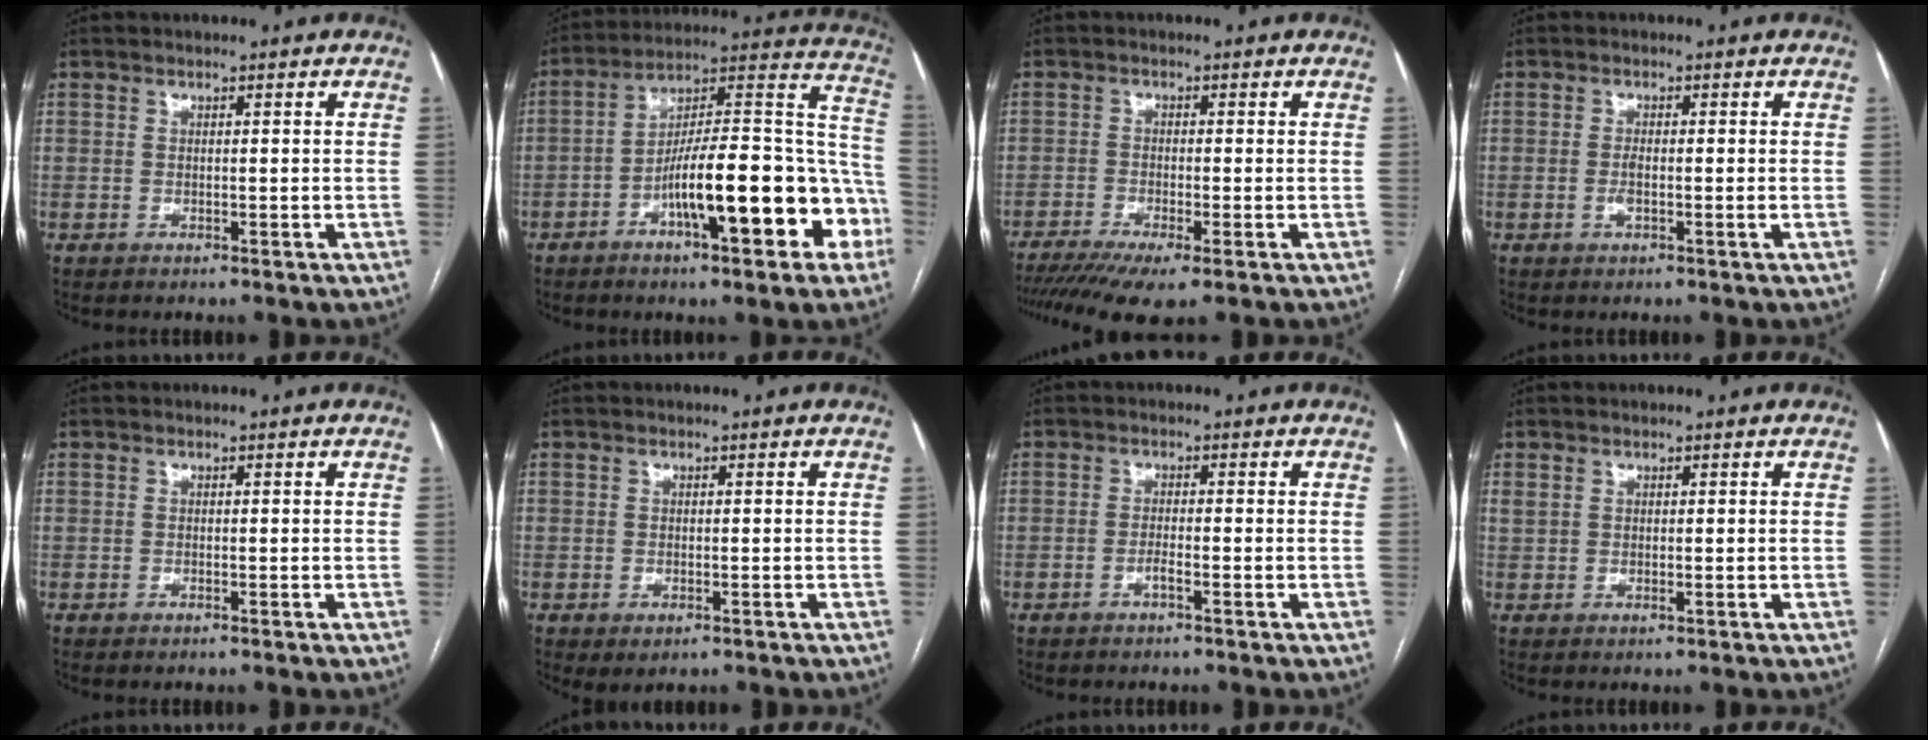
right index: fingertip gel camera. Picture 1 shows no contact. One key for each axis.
{"total": 20.9, "fx": -7.7, "fy": 4.7, "fz": 18.9, "tx": -0.232, "ty": 0.039, "tz": -0.107}
{"total": 8.7, "fx": -5.9, "fy": 1.1, "fz": 6.4, "tx": -0.106, "ty": -0.012, "tz": -0.099}
{"total": 1.9, "fx": -0.5, "fy": 0.3, "fz": 1.8, "tx": -0.039, "ty": -0.002, "tz": -0.009}
{"total": 0.0}
{"total": 1.9, "fx": -0.8, "fy": 1.1, "fz": 1.4, "tx": -0.019, "ty": -0.002, "tz": 0.001}
{"total": 1.6, "fx": -0.9, "fy": 0.1, "fz": 1.4, "tx": -0.026, "ty": 0.001, "tz": -0.017}
{"total": 1.1, "fx": 0.4, "fy": 0.6, "fz": 0.8, "tx": -0.027, "ty": 0.003, "tz": 0.012}